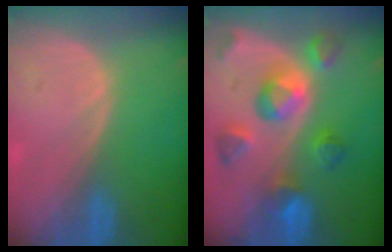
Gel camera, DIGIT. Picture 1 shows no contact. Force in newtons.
{"total": 9.7, "press": 8.8, "slide": 4.1}